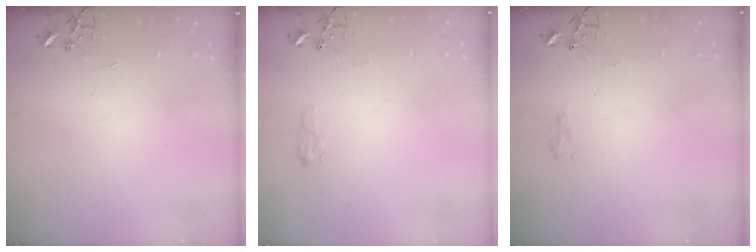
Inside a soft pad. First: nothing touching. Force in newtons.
{"total": 5.5, "press": 5.5, "slide": 0.8}
{"total": 6.9, "press": 6.8, "slide": 0.8}